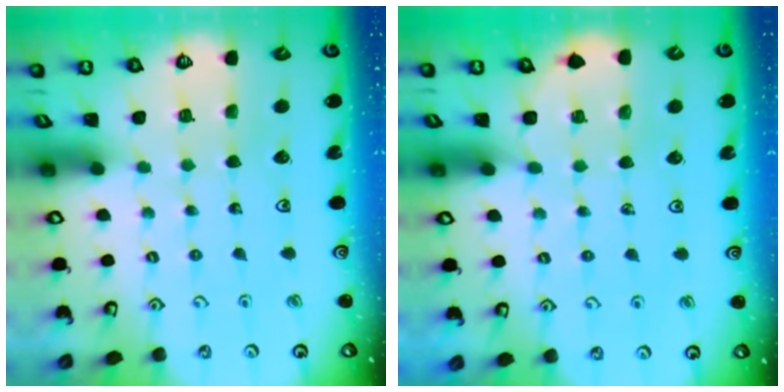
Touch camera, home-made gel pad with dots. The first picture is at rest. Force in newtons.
{"total": 4.3, "press": 4.3, "slide": 0.4}